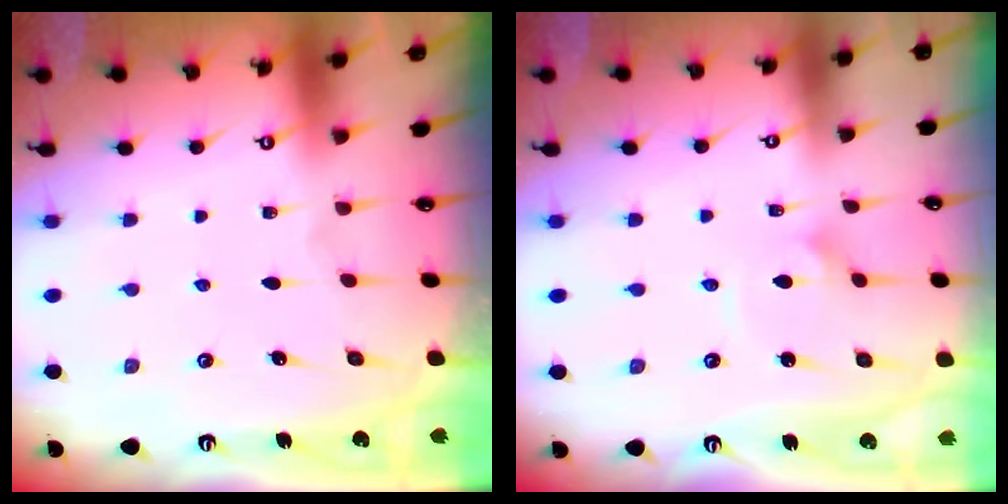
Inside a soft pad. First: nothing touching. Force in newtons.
{"total": 2.3, "press": 2.3, "slide": 0.1}